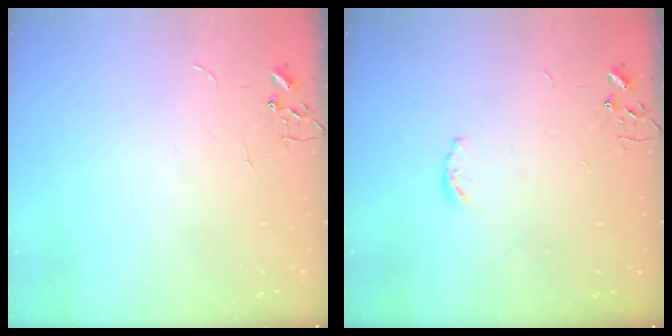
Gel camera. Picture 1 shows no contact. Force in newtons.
{"total": 3.8, "press": 3.8, "slide": 0.6}